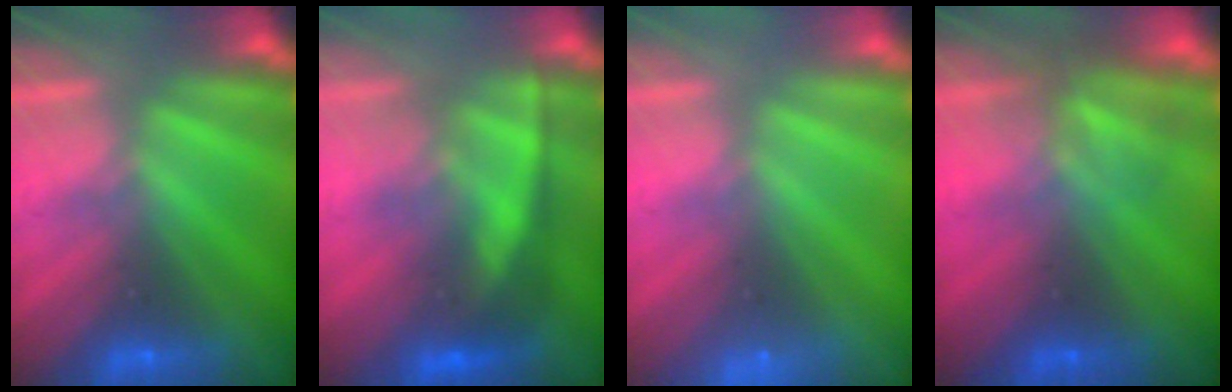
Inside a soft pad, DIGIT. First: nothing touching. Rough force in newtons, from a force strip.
{"total": 2.7}
{"total": 2.2}
{"total": 2.9}